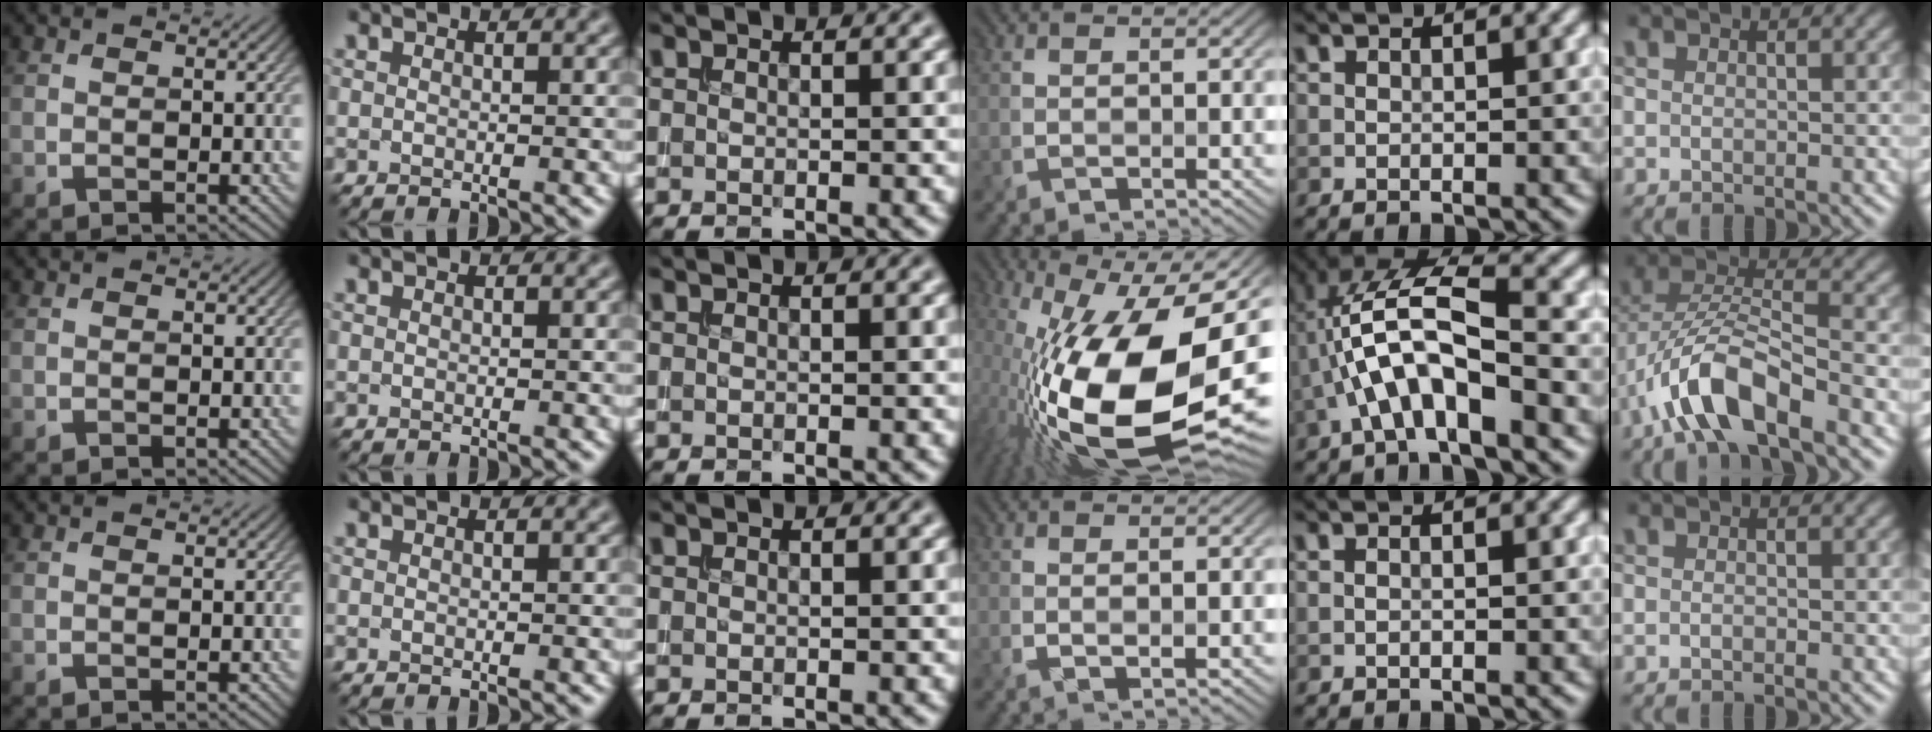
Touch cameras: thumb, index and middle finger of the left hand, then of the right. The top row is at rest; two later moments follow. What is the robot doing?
{"motion": "extract", "object": "bucket"}